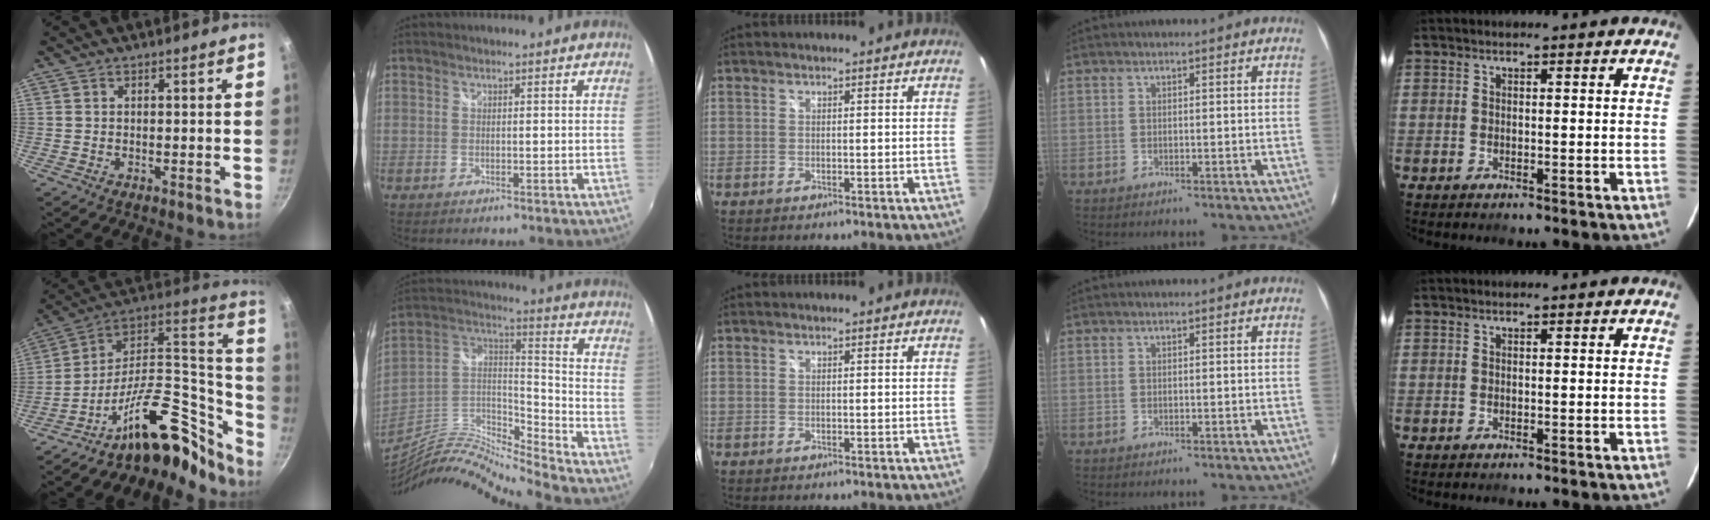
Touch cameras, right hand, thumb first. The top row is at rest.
{"thumb": {"total": 27.0, "force": [-16.8, 12.7, 16.8], "torque": [-0.177, 0.122, -0.268]}, "index": {"total": 15.9, "force": [-14.4, -0.4, 6.7], "torque": [-0.128, 0.001, -0.281]}}